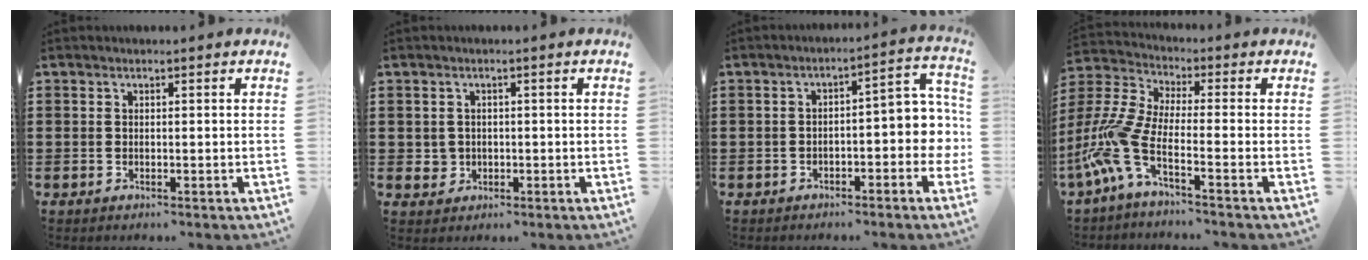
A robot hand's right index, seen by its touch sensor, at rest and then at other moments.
{"total": 1.6, "force": [-0.1, 1.6, 0.3], "torque": [-0.012, 0.005, -0.004]}
{"total": 4.9, "force": [-1.4, 2.2, 4.1], "torque": [-0.059, -0.018, -0.034]}
{"total": 7.9, "force": [-4.0, 2.8, 6.3], "torque": [-0.185, -0.030, -0.088]}